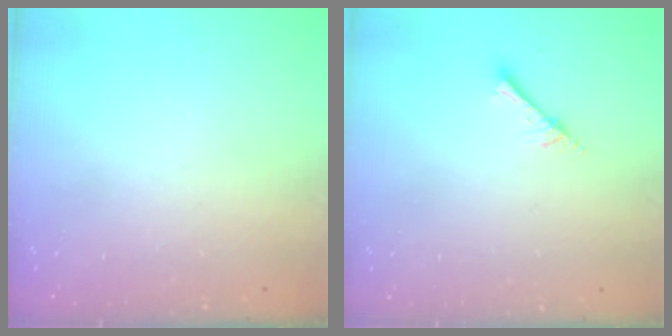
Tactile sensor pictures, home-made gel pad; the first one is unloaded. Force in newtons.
{"total": 2.5, "press": 2.5, "slide": 0.2}